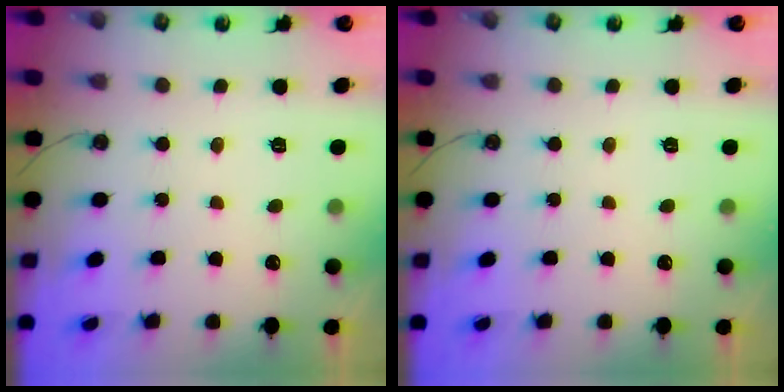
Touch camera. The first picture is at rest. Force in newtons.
{"total": 0.0}